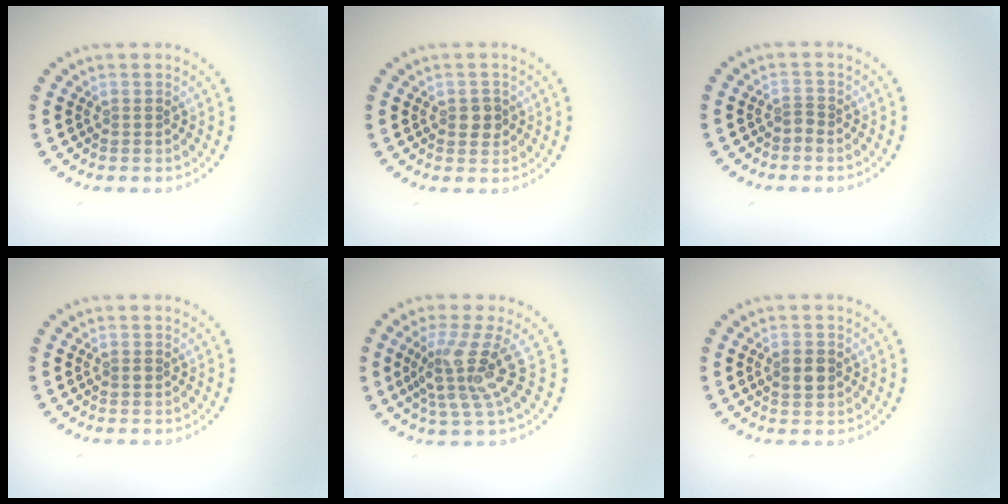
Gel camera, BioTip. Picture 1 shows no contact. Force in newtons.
{"total": 1.7, "press": 1.6, "slide": 0.2}
{"total": 0.6, "press": 0.3, "slide": 0.5}
{"total": 0.5, "press": 0.5, "slide": 0.1}
{"total": 4.4, "press": 3.1, "slide": 3.1}
{"total": 1.8, "press": 1.8, "slide": 0.1}